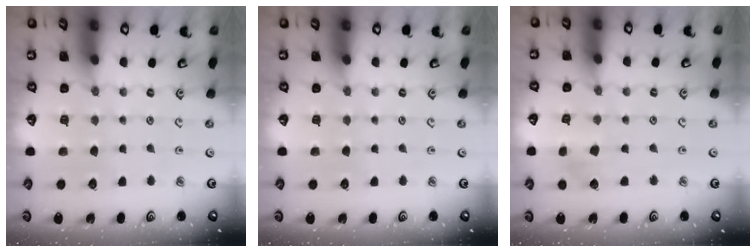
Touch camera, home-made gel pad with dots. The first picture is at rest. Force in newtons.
{"total": 0.0}
{"total": 3.4, "press": 3.3, "slide": 0.4}